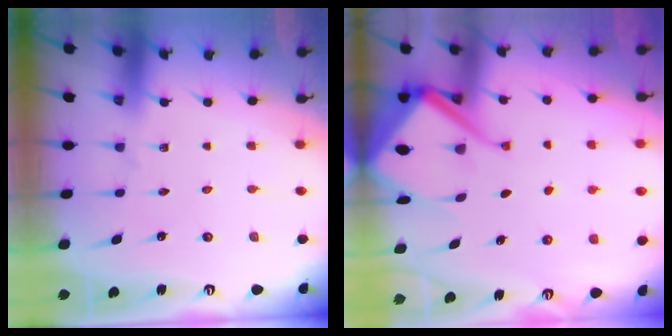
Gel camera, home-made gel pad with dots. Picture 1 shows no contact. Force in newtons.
{"total": 12.6, "press": 12.5, "slide": 1.4}